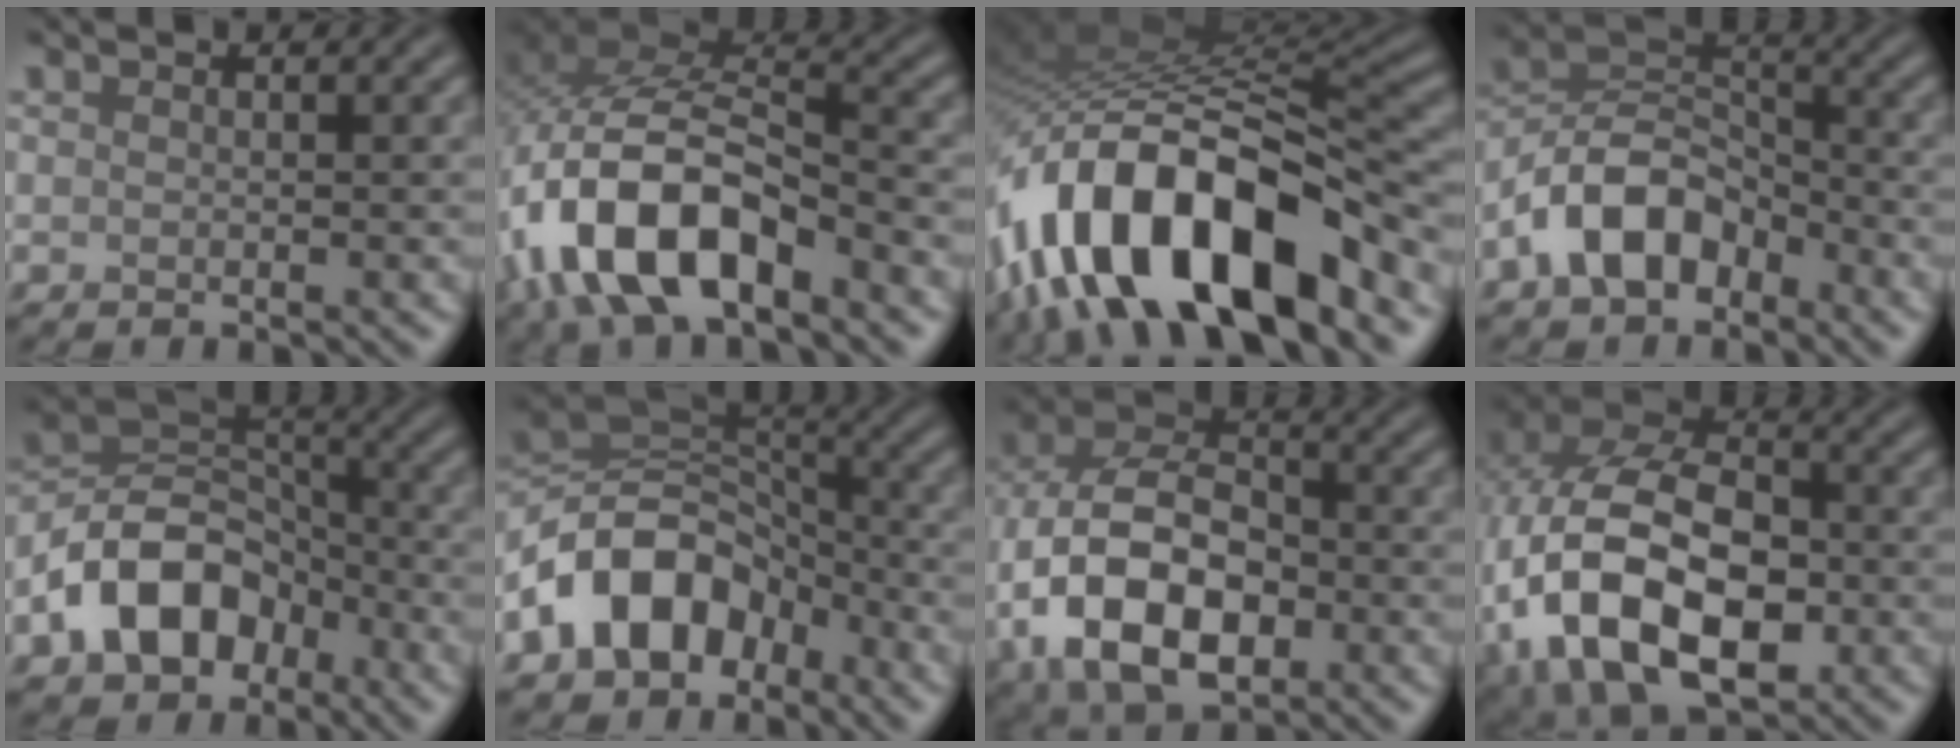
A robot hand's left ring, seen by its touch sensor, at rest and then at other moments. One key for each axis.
{"total": 12.2, "fx": -5.2, "fy": 6.1, "fz": 9.2, "tx": -0.188, "ty": -0.001, "tz": -0.096}
{"total": 15.6, "fx": -8.5, "fy": 6.8, "fz": 11.1, "tx": -0.189, "ty": 0.000, "tz": -0.151}
{"total": 6.9, "fx": -3.8, "fy": 4.2, "fz": 3.9, "tx": -0.068, "ty": 0.008, "tz": -0.084}
{"total": 8.7, "fx": -4.2, "fy": 6.0, "fz": 4.6, "tx": -0.075, "ty": 0.005, "tz": -0.095}
{"total": 9.0, "fx": -4.6, "fy": 6.1, "fz": 4.7, "tx": -0.069, "ty": 0.010, "tz": -0.103}
{"total": 12.3, "fx": -3.8, "fy": 7.6, "fz": 8.8, "tx": -0.176, "ty": -0.012, "tz": -0.080}
{"total": 16.2, "fx": -4.0, "fy": 10.5, "fz": 11.6, "tx": -0.235, "ty": -0.016, "tz": -0.069}